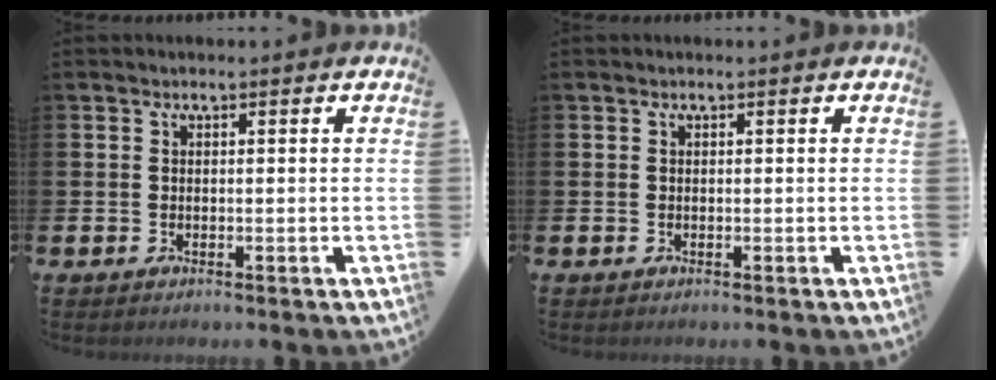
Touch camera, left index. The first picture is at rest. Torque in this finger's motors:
{"motor_torque": [-0.03, 0.03, 0.00, 0.00]}